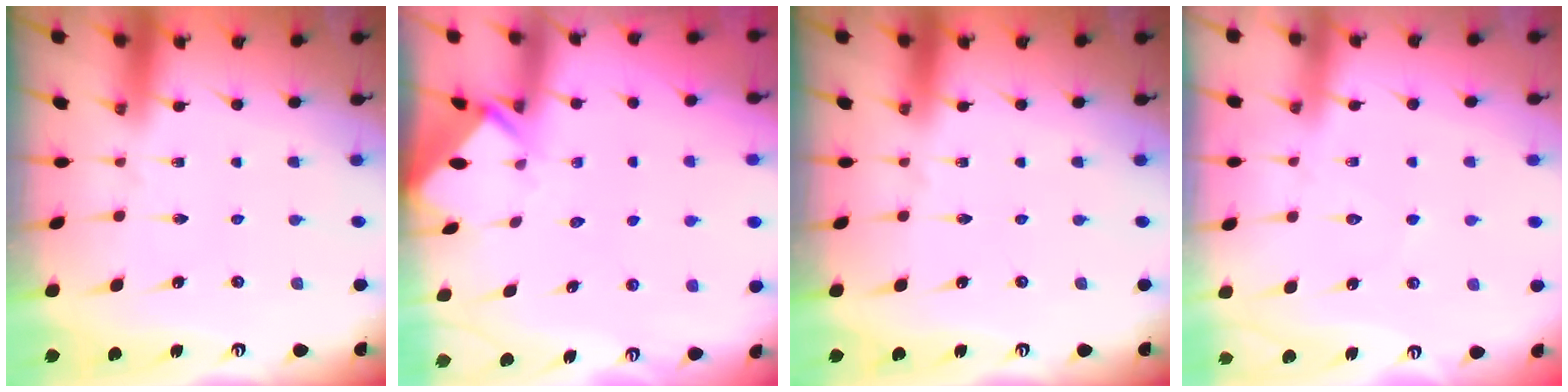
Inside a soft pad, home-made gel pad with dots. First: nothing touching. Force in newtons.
{"total": 2.5, "press": 2.4, "slide": 0.3}
{"total": 0.0}
{"total": 4.6, "press": 4.5, "slide": 0.6}